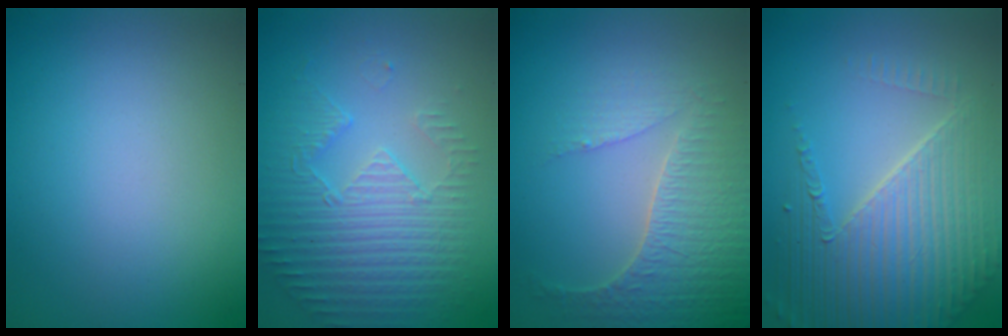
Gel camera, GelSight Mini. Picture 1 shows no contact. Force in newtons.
{"total": 4.2, "press": 3.6, "slide": 2.1}
{"total": 3.9, "press": 3.8, "slide": 0.7}
{"total": 7.5, "press": 5.3, "slide": 5.2}